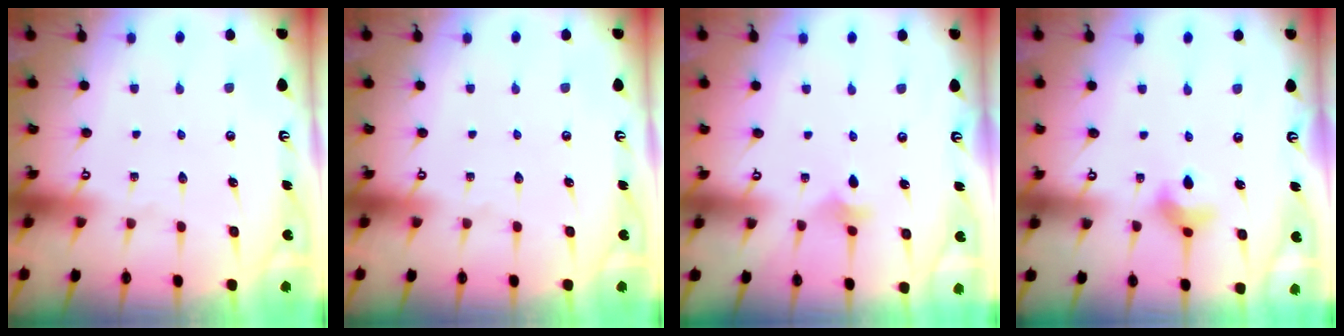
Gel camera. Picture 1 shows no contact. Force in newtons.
{"total": 0.0}
{"total": 2.4, "press": 2.3, "slide": 0.5}
{"total": 5.8, "press": 5.7, "slide": 0.6}